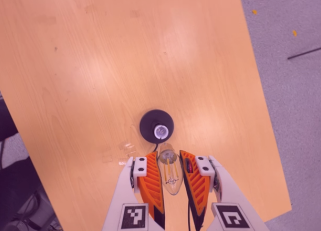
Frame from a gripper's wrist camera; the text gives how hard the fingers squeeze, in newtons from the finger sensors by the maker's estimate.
{"total": 17.9, "left": 19.2, "right": 16.7}